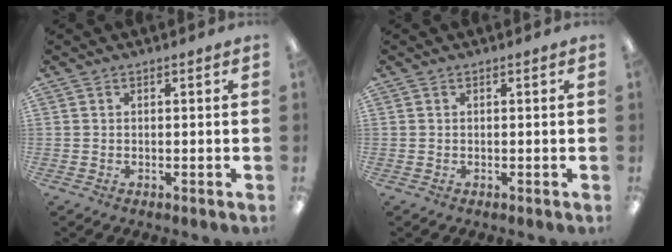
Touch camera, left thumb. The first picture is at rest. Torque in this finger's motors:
{"motor_torque": [-0.01, 0.01, -0.01, -0.01, 0.00]}